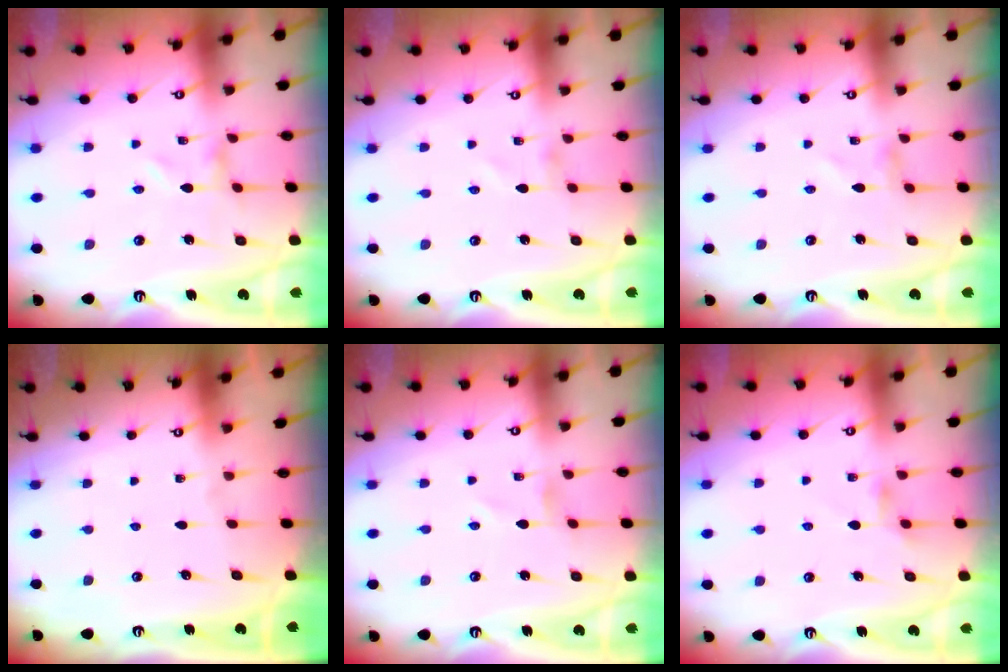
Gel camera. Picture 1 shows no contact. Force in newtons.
{"total": 0.9, "press": 0.9, "slide": 0.0}
{"total": 0.9, "press": 0.9, "slide": 0.4}
{"total": 0.0}
{"total": 0.0}
{"total": 2.2, "press": 2.1, "slide": 0.4}